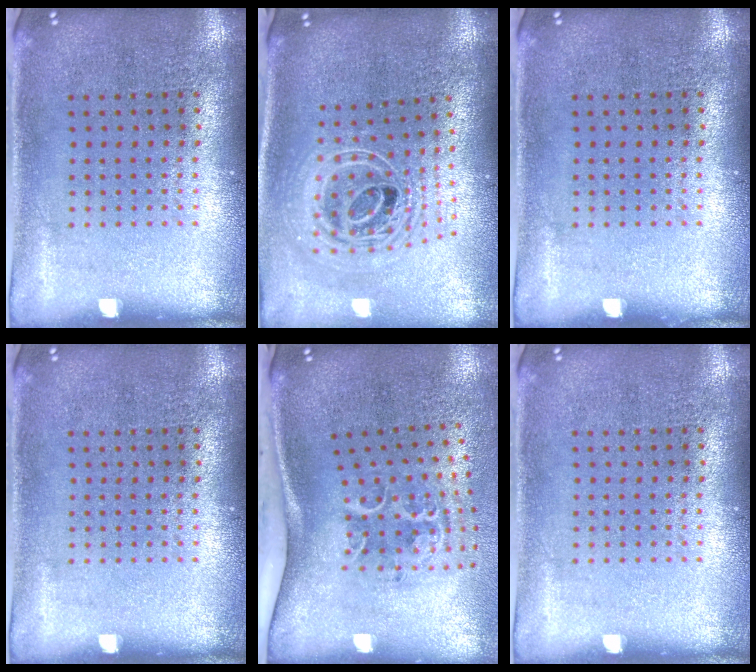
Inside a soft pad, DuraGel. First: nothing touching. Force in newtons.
{"total": 2.5, "press": 1.8, "slide": 1.8}
{"total": 0.0}
{"total": 0.0}
{"total": 2.3, "press": 1.4, "slide": 1.9}
{"total": 0.0}